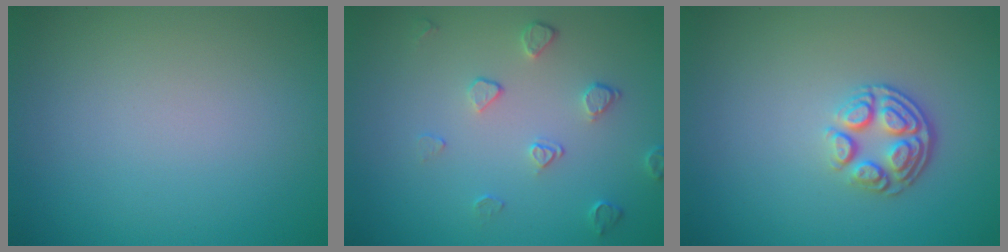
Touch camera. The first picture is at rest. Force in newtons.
{"total": 2.0, "press": 1.3, "slide": 1.5}
{"total": 3.6, "press": 2.6, "slide": 2.4}